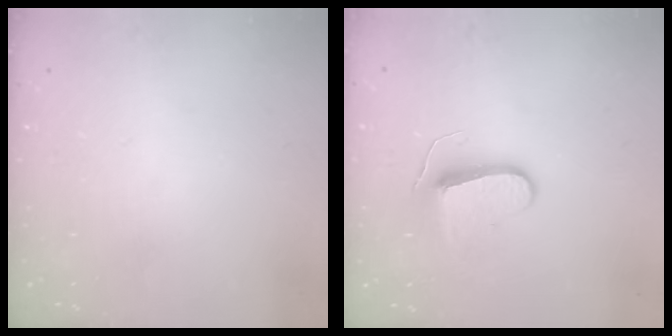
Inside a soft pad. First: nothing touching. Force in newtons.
{"total": 8.8, "press": 8.8, "slide": 0.2}